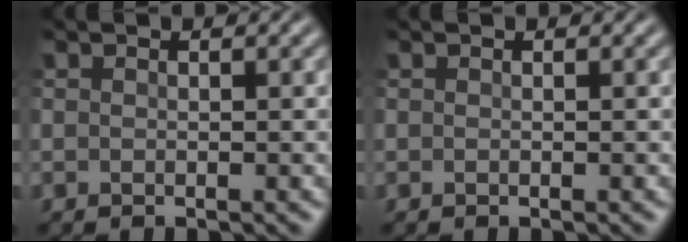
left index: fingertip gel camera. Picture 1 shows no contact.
{"total": 0.0}